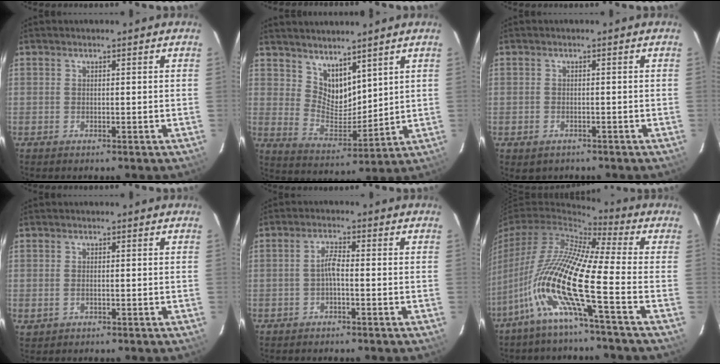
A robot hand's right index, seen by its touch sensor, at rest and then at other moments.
{"total": 8.5, "force": [6.4, 4.3, 3.5], "torque": [-0.056, -0.003, 0.132]}
{"total": 2.2, "force": [-1.2, 1.7, 0.7], "torque": [-0.018, -0.001, -0.013]}
{"total": 1.5, "force": [-0.4, 1.1, 0.9], "torque": [-0.018, -0.001, -0.006]}
{"total": 2.3, "force": [-1.0, 0.3, 2.1], "torque": [-0.045, 0.008, -0.022]}
{"total": 14.0, "force": [-6.2, -0.5, 12.6], "torque": [-0.233, -0.015, -0.130]}